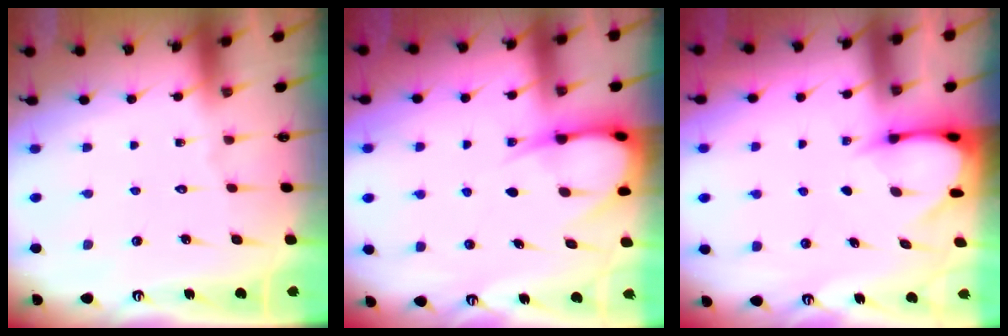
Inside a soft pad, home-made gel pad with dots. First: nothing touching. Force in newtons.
{"total": 8.2, "press": 8.2, "slide": 0.9}
{"total": 3.8, "press": 3.8, "slide": 0.4}